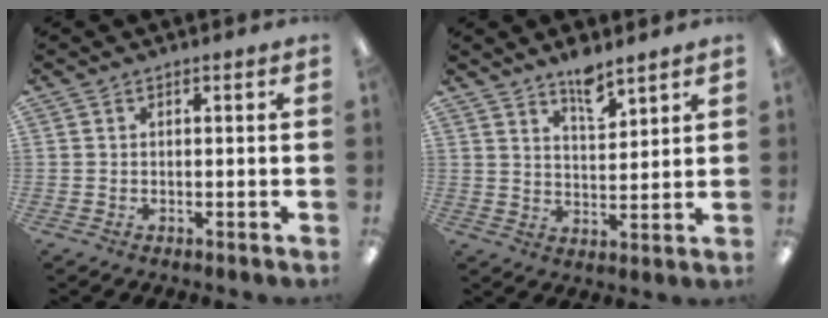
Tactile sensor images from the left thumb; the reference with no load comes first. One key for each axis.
{"total": 6.7, "fx": 5.6, "fy": 1.9, "fz": 3.1, "tx": -0.043, "ty": -0.041, "tz": 0.097}